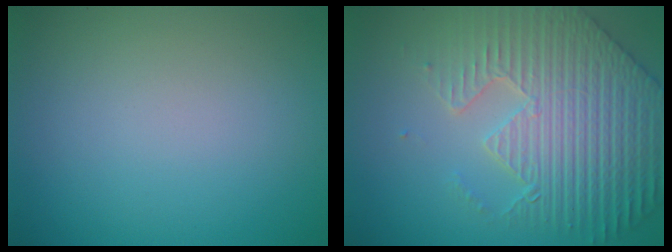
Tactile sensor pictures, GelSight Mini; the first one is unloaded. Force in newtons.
{"total": 7.5, "press": 6.1, "slide": 4.4}